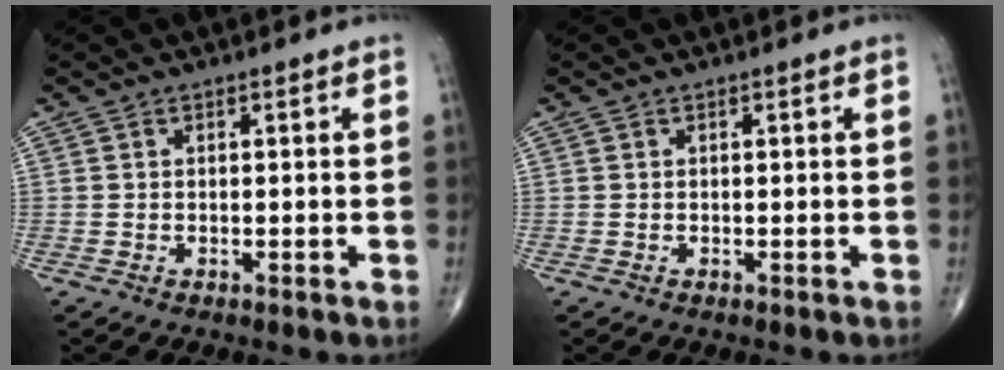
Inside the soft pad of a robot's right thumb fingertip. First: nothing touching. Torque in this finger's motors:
{"motor_torque": [0.03, 0.03, 0.00, 0.04, 0.01]}